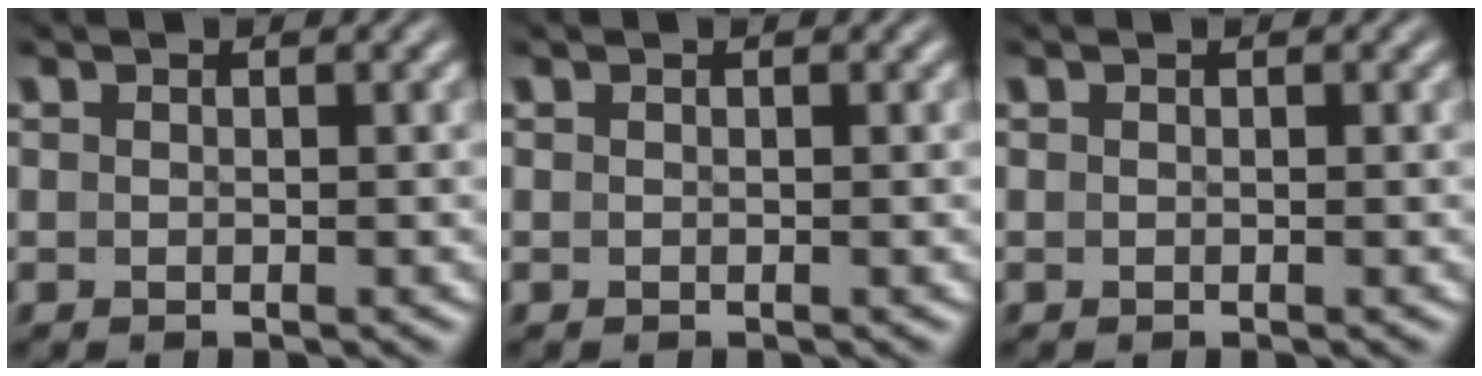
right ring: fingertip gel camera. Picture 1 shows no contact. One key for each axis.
{"total": 0.0}
{"total": 0.0}